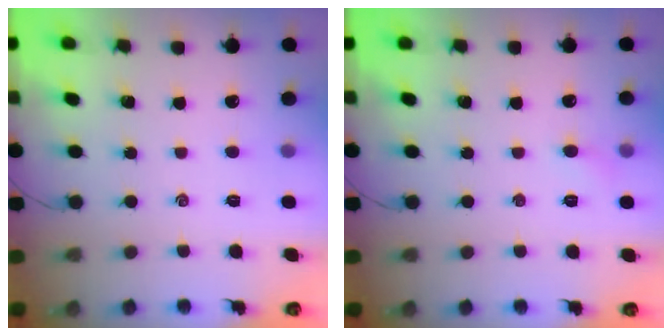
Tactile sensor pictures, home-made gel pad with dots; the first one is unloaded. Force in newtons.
{"total": 3.0, "press": 2.8, "slide": 1.0}